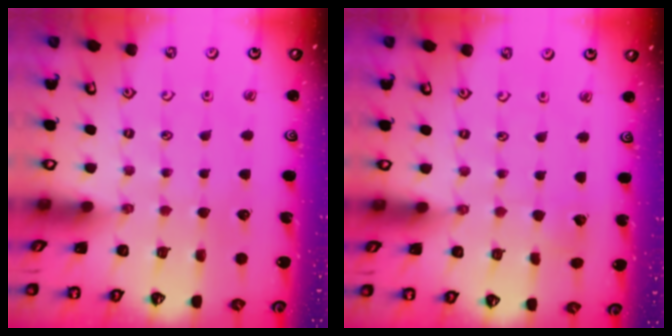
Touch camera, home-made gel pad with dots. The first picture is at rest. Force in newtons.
{"total": 2.9, "press": 2.9, "slide": 0.3}